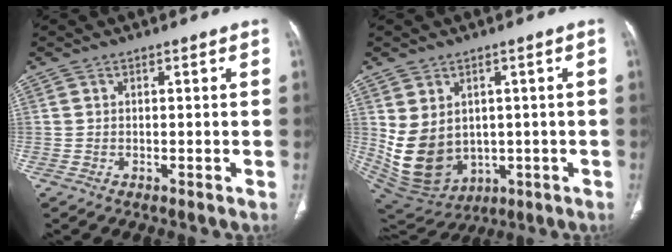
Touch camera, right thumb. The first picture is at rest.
{"total": 13.0, "force": [0.2, 10.2, 8.1], "torque": [-0.131, -0.009, 0.046]}